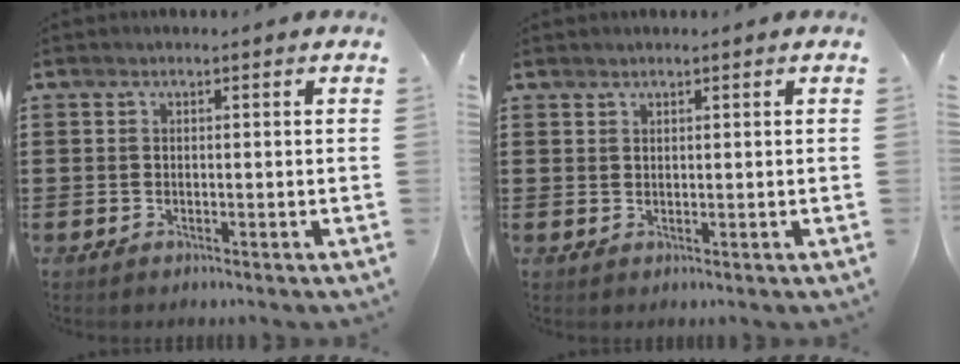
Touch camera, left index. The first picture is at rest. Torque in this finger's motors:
{"motor_torque": [-0.24, 0.18, 0.06, -0.05]}